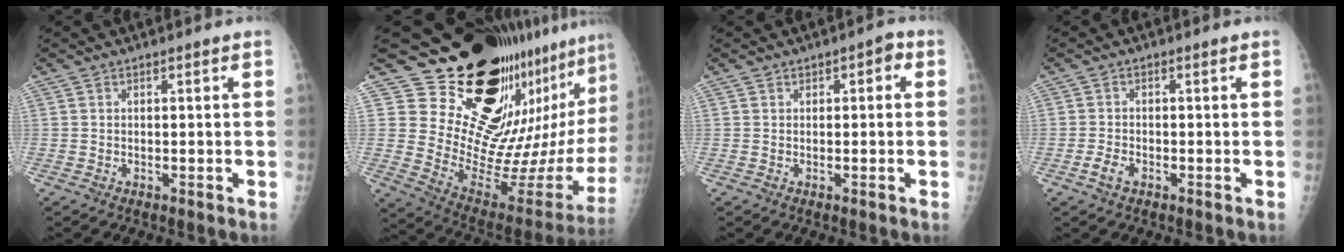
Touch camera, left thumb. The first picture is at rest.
{"total": 28.0, "force": [19.5, 10.6, 17.0], "torque": [-0.216, -0.162, 0.289]}
{"total": 2.0, "force": [0.4, 1.5, 1.4], "torque": [0.002, 0.008, -0.004]}
{"total": 2.4, "force": [-1.4, 1.5, 1.3], "torque": [-0.021, 0.006, -0.027]}